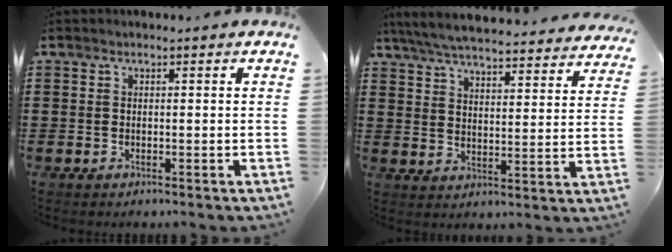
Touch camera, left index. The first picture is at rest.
{"total": 5.9, "force": [5.7, 0.0, 1.6], "torque": [-0.058, -0.040, 0.098]}